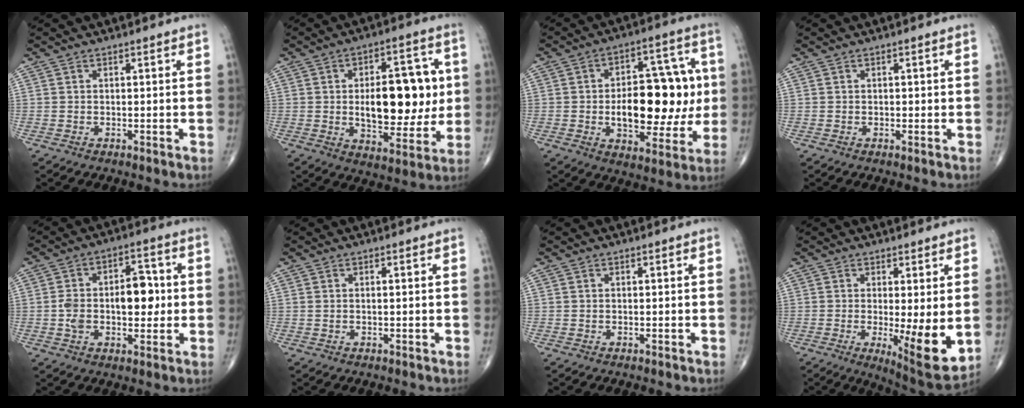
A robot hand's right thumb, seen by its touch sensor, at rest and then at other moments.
{"total": 18.2, "force": [1.1, 9.1, 15.6], "torque": [-0.186, 0.000, 0.022]}
{"total": 20.6, "force": [-0.4, 11.0, 17.5], "torque": [-0.210, 0.019, 0.003]}
{"total": 0.8, "force": [0.0, 0.5, 0.6], "torque": [-0.003, 0.000, -0.001]}
{"total": 11.7, "force": [-0.1, 6.8, 9.5], "torque": [-0.131, 0.022, -0.002]}
{"total": 0.6, "force": [0.2, 0.2, 0.6], "torque": [-0.019, 0.004, 0.006]}
{"total": 0.0}
{"total": 10.8, "force": [-1.2, 2.7, 10.4], "torque": [-0.151, -0.032, -0.013]}